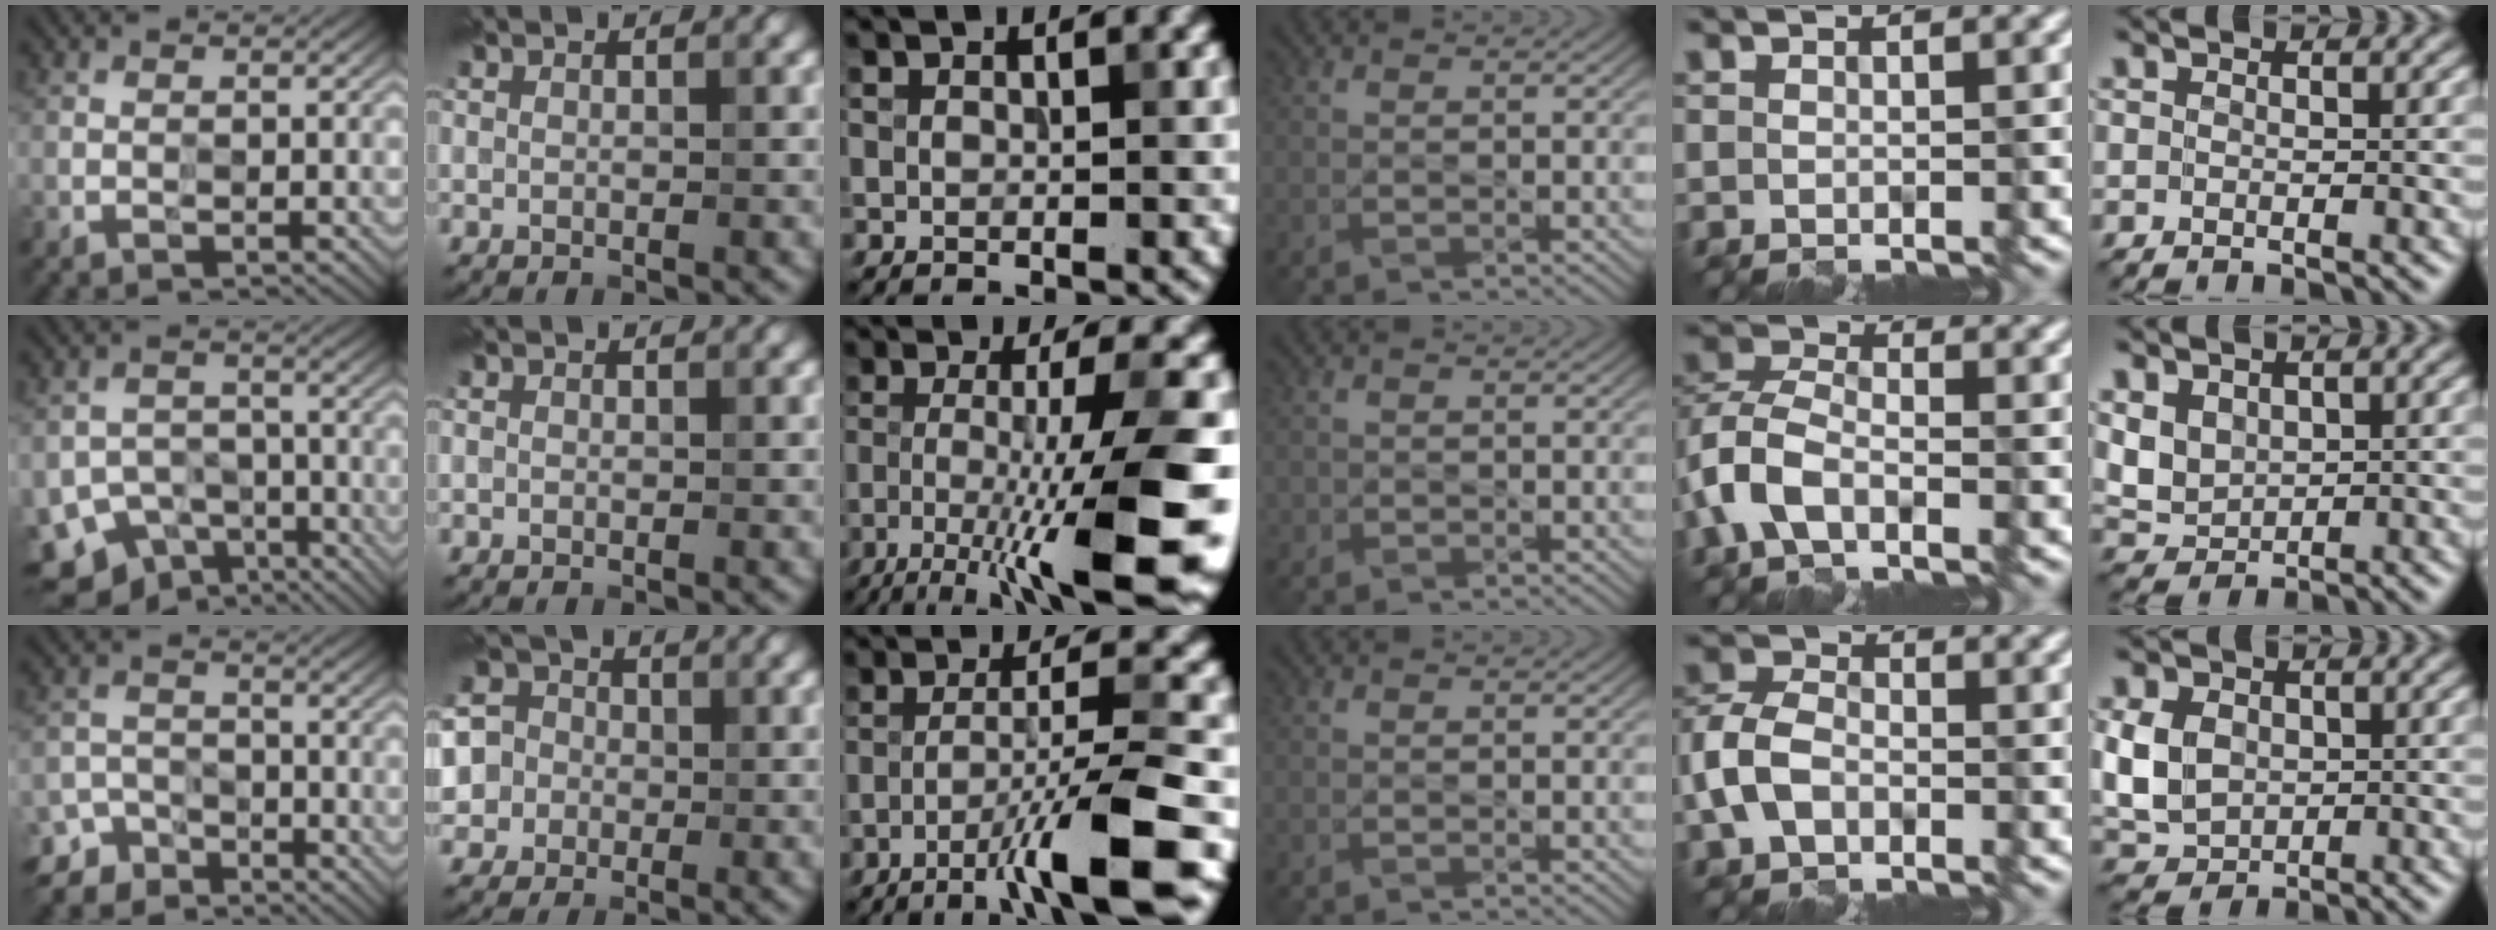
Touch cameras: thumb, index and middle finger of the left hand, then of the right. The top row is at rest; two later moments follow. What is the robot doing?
{"motion": "wipe", "object": "plastic plate"}